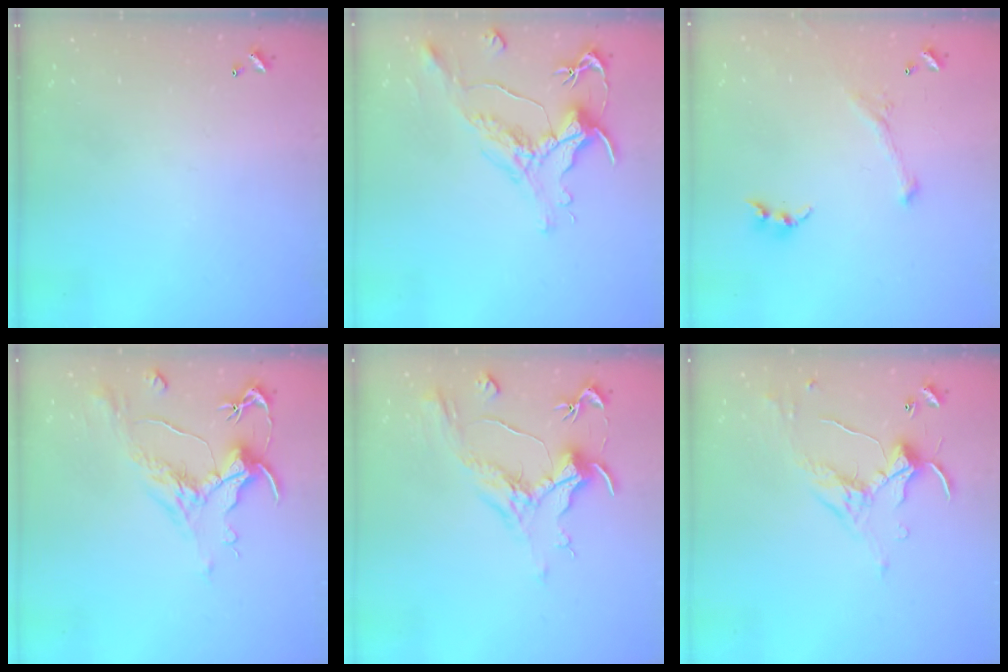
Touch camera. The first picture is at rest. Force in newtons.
{"total": 1.7, "press": 1.1, "slide": 1.2}
{"total": 2.9, "press": 2.7, "slide": 0.9}
{"total": 1.6, "press": 0.7, "slide": 1.4}
{"total": 1.1, "press": 0.1, "slide": 1.1}
{"total": 1.5, "press": 1.3, "slide": 0.8}